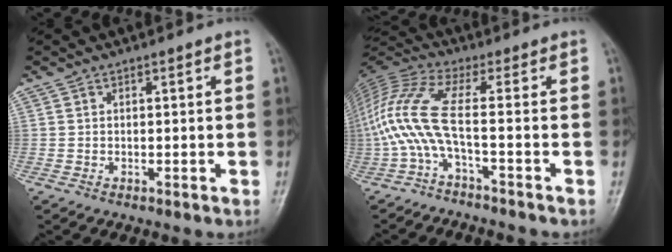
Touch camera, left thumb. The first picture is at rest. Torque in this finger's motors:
{"motor_torque": [1.87, 1.79, 0.31, 0.09, 0.56]}